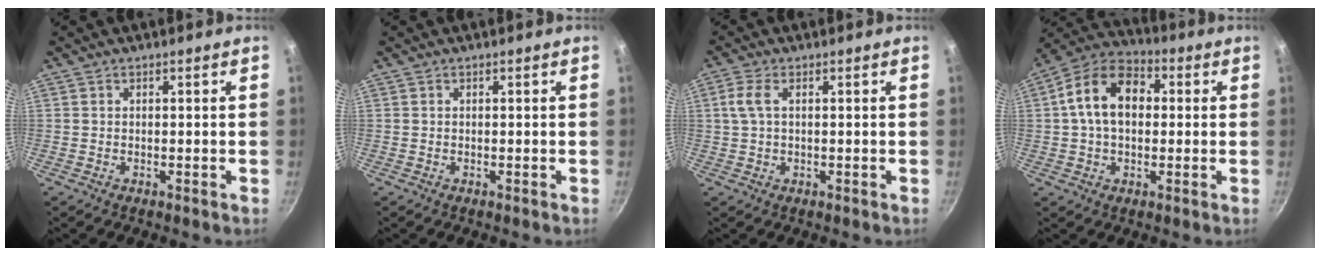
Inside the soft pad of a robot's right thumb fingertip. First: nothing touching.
{"total": 0.0}
{"total": 4.6, "force": [1.1, 2.9, 3.4], "torque": [-0.069, 0.006, 0.019]}
{"total": 13.2, "force": [1.5, 9.0, 9.6], "torque": [-0.135, 0.029, 0.006]}